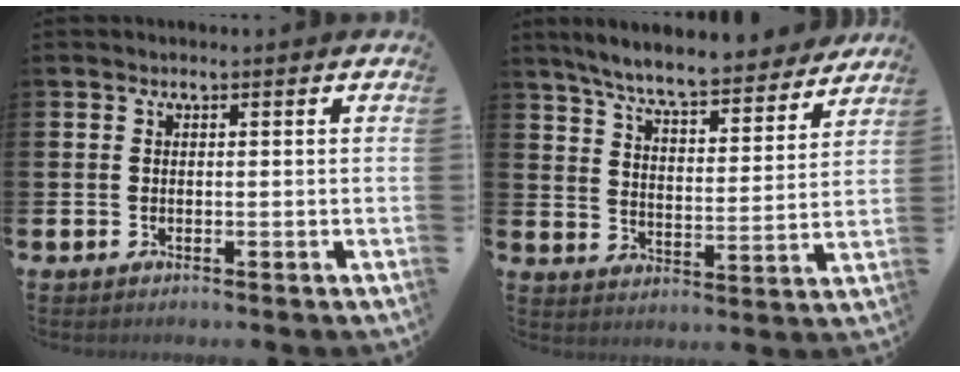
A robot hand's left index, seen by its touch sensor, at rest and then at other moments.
{"total": 8.0, "force": [7.4, 0.7, 2.8], "torque": [-0.080, -0.051, 0.127]}